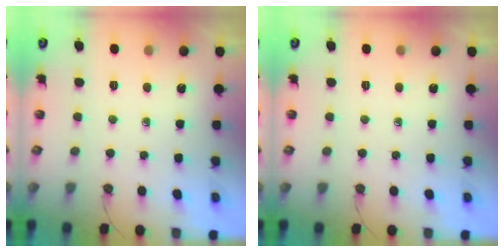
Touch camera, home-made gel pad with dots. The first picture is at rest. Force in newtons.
{"total": 0.0}